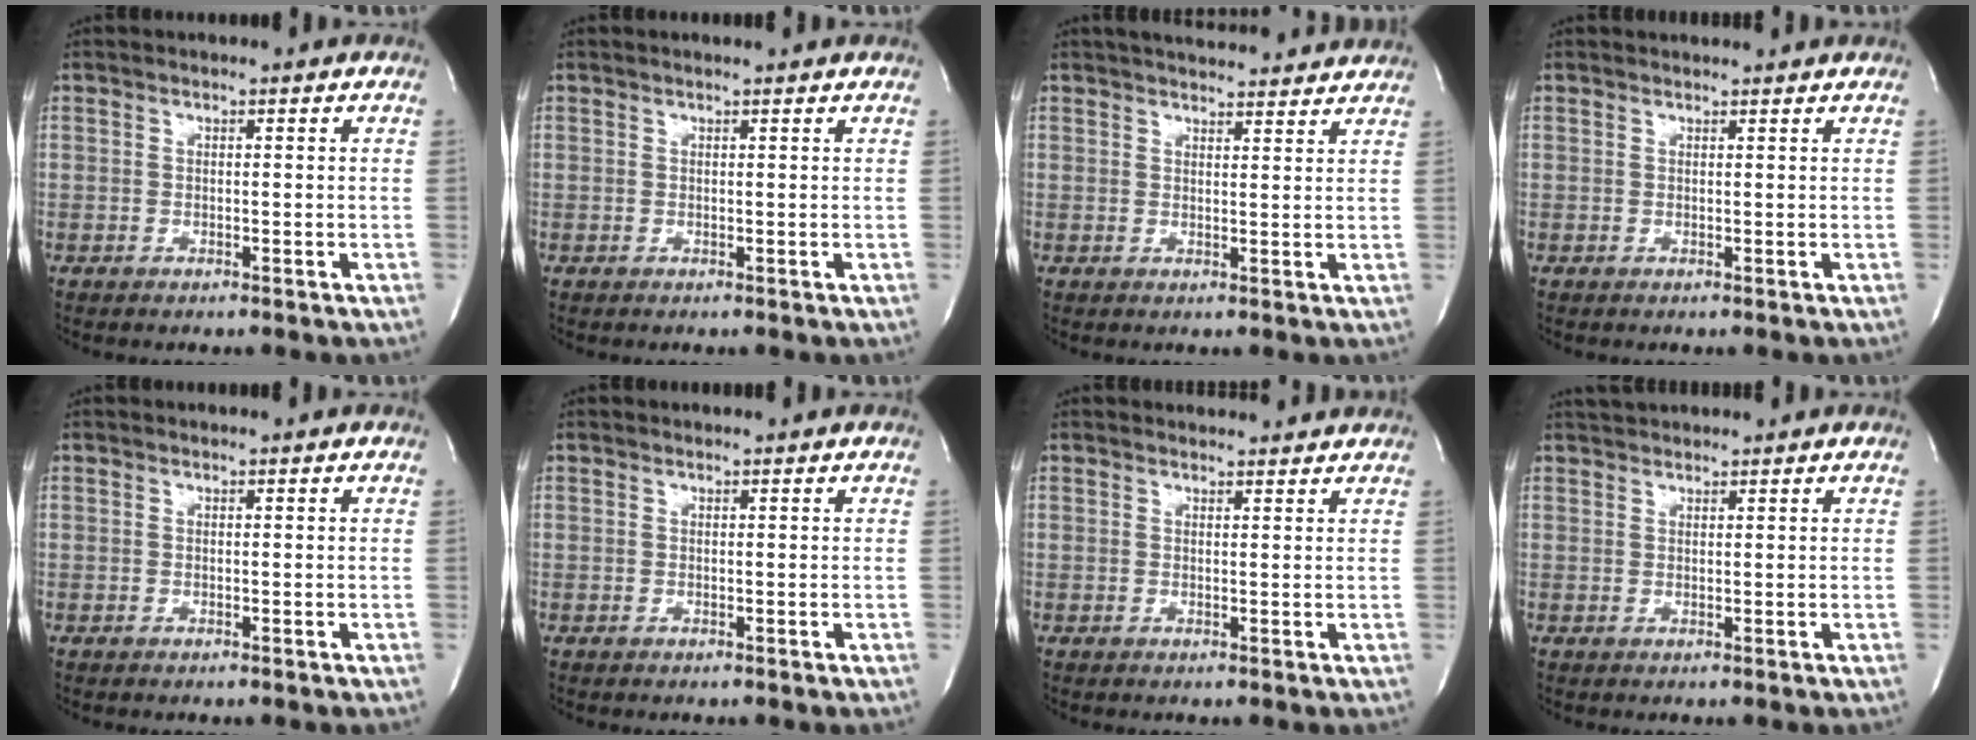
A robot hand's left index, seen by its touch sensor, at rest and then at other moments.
{"total": 1.1, "force": [1.0, -0.1, 0.4], "torque": [-0.008, 0.002, 0.011]}
{"total": 11.4, "force": [10.7, 2.0, 3.5], "torque": [-0.051, 0.016, 0.131]}
{"total": 2.6, "force": [2.6, 0.4, 0.3], "torque": [-0.012, 0.015, 0.030]}
{"total": 0.0}
{"total": 0.8, "force": [0.7, 0.1, 0.0], "torque": [-0.009, 0.005, 0.010]}
{"total": 4.2, "force": [4.1, 0.9, 0.4], "torque": [-0.012, 0.011, 0.043]}
{"total": 2.9, "force": [2.8, 0.4, 0.6], "torque": [-0.012, 0.025, 0.049]}